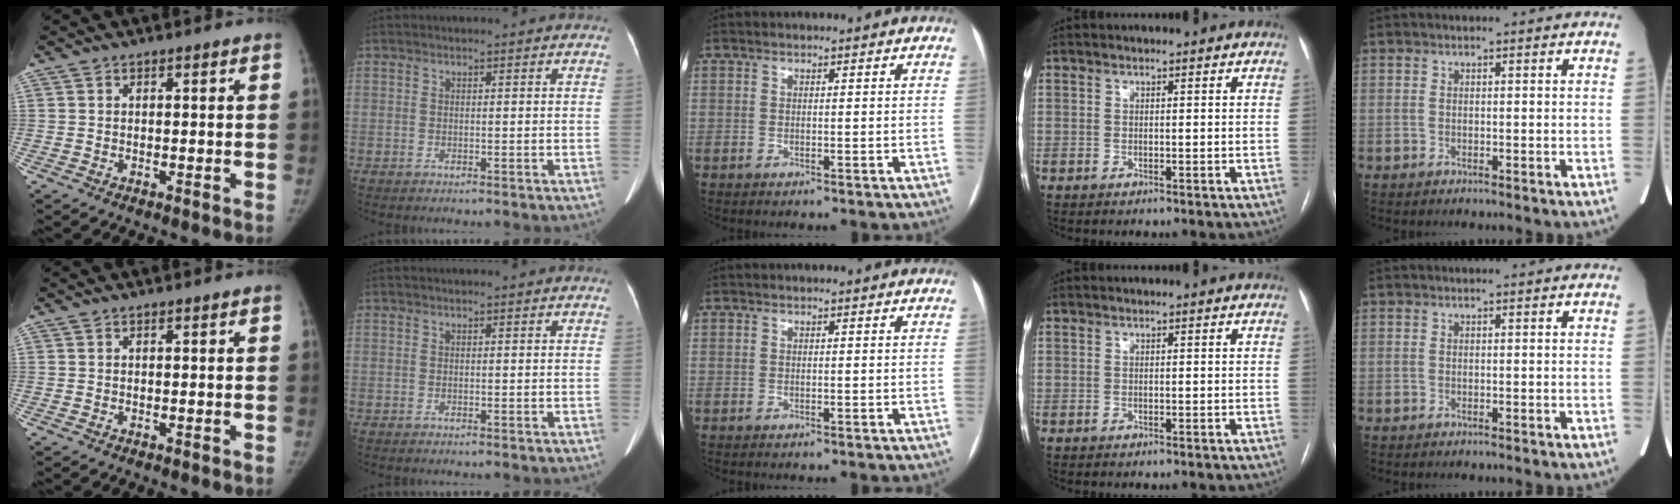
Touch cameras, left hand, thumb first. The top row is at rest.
{}